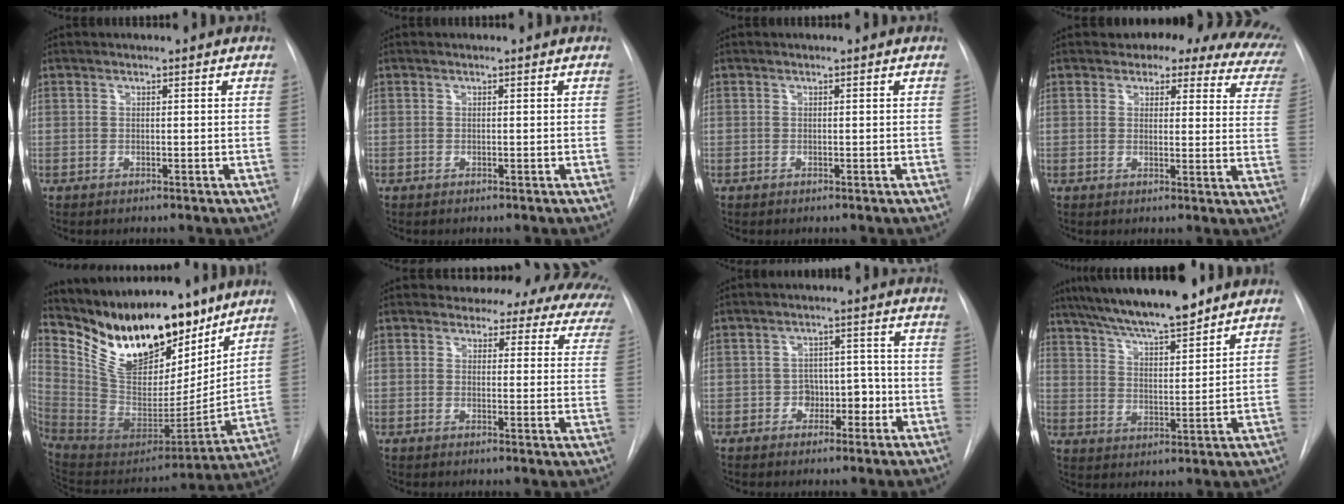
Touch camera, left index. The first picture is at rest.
{"total": 0.0}
{"total": 0.0}
{"total": 18.3, "force": [15.1, 7.1, 7.5], "torque": [-0.086, -0.016, 0.149]}
{"total": 23.8, "force": [18.0, 9.1, 12.5], "torque": [-0.223, -0.017, 0.317]}
{"total": 17.3, "force": [15.3, 6.4, 4.8], "torque": [-0.051, -0.036, 0.152]}
{"total": 4.6, "force": [-1.6, 3.3, 2.7], "torque": [-0.028, 0.021, -0.022]}
{"total": 14.6, "force": [12.3, 1.8, 7.7], "torque": [-0.131, 0.016, 0.206]}